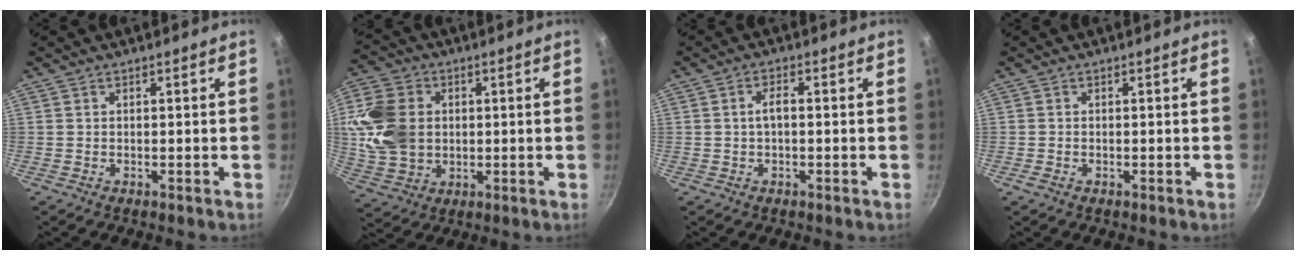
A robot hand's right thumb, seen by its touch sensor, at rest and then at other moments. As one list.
[{"total": 13.6, "force": [1.6, 10.7, 8.2], "torque": [-0.145, 0.001, 0.035]}, {"total": 2.7, "force": [-0.1, 1.3, 2.4], "torque": [-0.044, 0.014, -0.004]}, {"total": 0.7, "force": [-0.4, 0.5, 0.4], "torque": [-0.009, 0.000, -0.009]}]